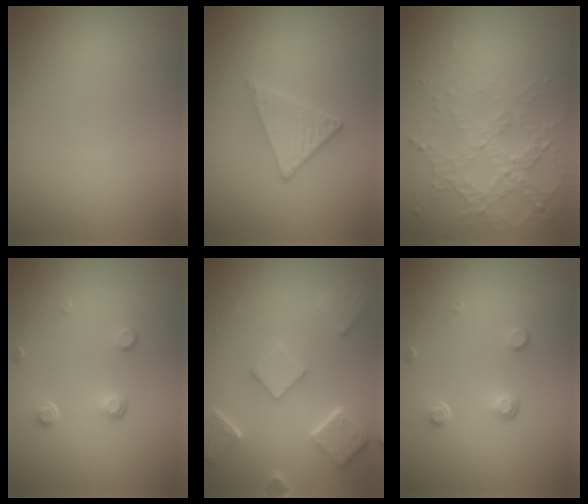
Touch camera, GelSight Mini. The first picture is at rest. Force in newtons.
{"total": 2.6, "press": 2.6, "slide": 0.3}
{"total": 4.7, "press": 3.1, "slide": 3.5}
{"total": 1.4, "press": 0.8, "slide": 1.2}
{"total": 5.0, "press": 3.9, "slide": 3.1}
{"total": 1.4, "press": 0.8, "slide": 1.2}